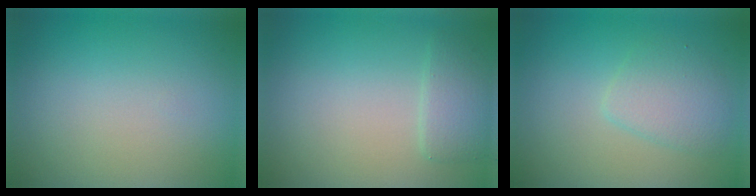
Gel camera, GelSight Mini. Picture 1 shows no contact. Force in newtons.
{"total": 2.0, "press": 2.0, "slide": 0.1}
{"total": 2.7, "press": 2.7, "slide": 0.2}